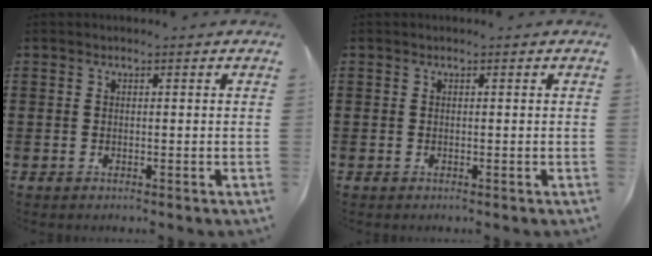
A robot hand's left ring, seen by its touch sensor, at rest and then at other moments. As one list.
[{"total": 0.0}]